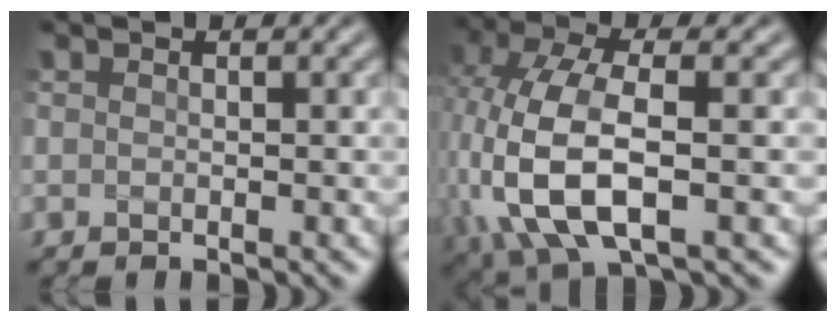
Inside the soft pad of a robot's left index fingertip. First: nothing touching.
{"total": 9.7, "force": [-1.0, 4.9, 8.4], "torque": [-0.192, -0.001, -0.024]}